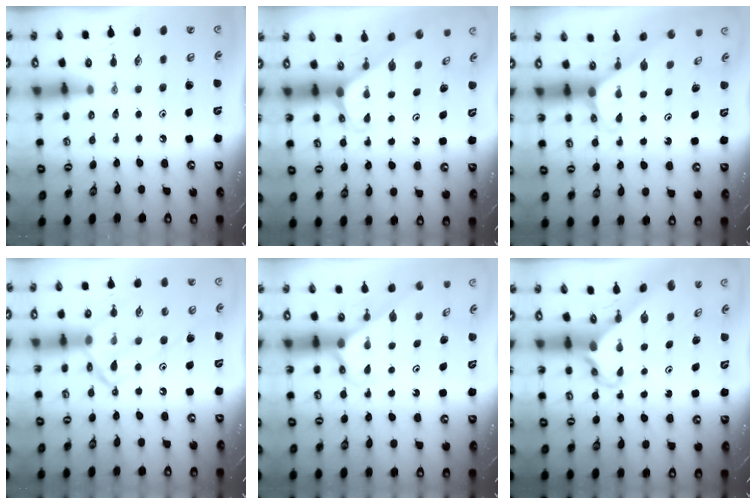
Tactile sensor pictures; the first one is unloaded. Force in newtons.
{"total": 2.0, "press": 2.0, "slide": 0.1}
{"total": 2.2, "press": 2.2, "slide": 0.1}
{"total": 14.0, "press": 14.0, "slide": 1.0}
{"total": 2.6, "press": 2.6, "slide": 0.2}
{"total": 3.8, "press": 3.7, "slide": 0.5}